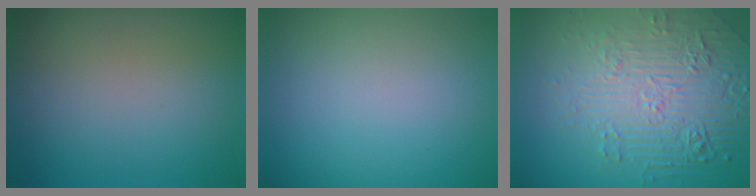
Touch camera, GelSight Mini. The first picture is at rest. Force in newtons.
{"total": 0.0}
{"total": 7.8, "press": 5.6, "slide": 5.4}